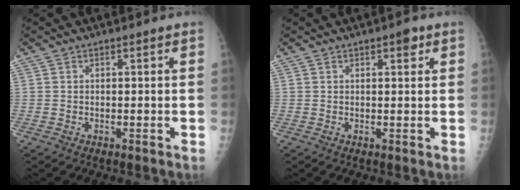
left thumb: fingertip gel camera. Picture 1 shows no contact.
{"total": 1.8, "force": [1.0, 0.8, 1.3], "torque": [-0.008, -0.001, 0.012]}